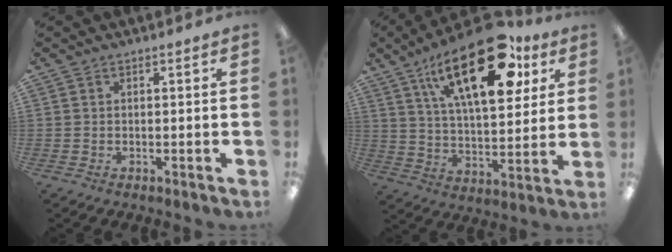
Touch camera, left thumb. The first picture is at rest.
{"total": 25.7, "force": [13.4, 11.4, 18.7], "torque": [-0.288, -0.050, 0.220]}